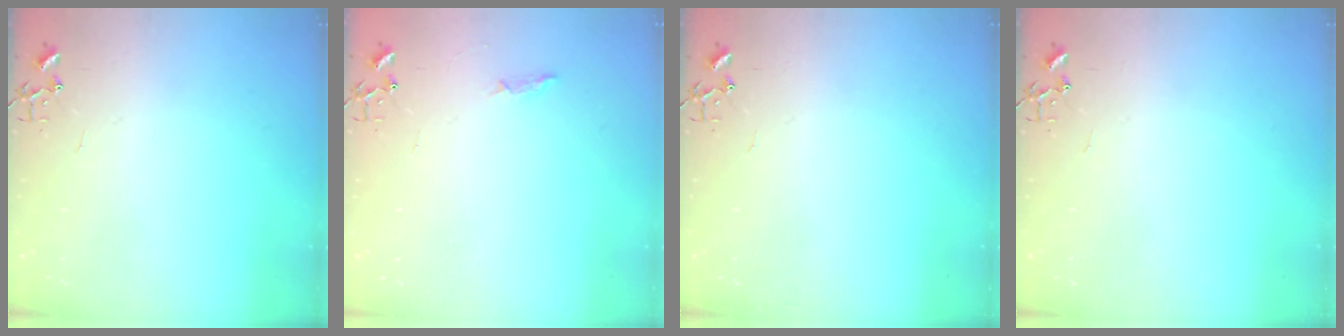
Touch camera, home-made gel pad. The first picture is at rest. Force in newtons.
{"total": 3.9, "press": 3.9, "slide": 0.5}
{"total": 0.0}
{"total": 0.0}